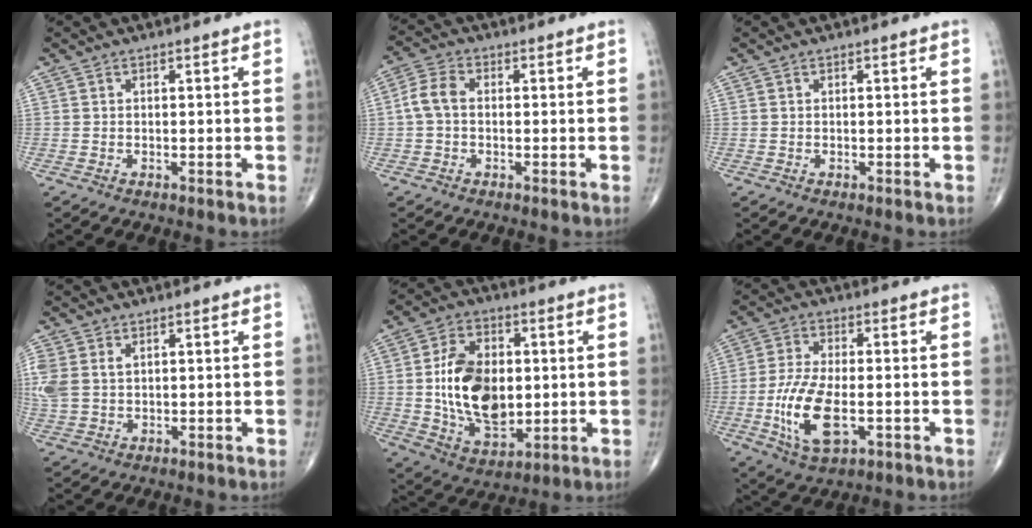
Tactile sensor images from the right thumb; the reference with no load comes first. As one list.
[{"total": 4.7, "force": [-0.1, 3.1, 3.6], "torque": [-0.073, 0.015, -0.010]}, {"total": 0.0}, {"total": 7.9, "force": [1.1, 6.2, 4.8], "torque": [-0.139, 0.006, 0.030]}, {"total": 16.8, "force": [0.4, 10.6, 13.1], "torque": [-0.202, -0.005, 0.017]}, {"total": 12.1, "force": [-2.8, 5.6, 10.3], "torque": [-0.206, 0.001, -0.047]}]